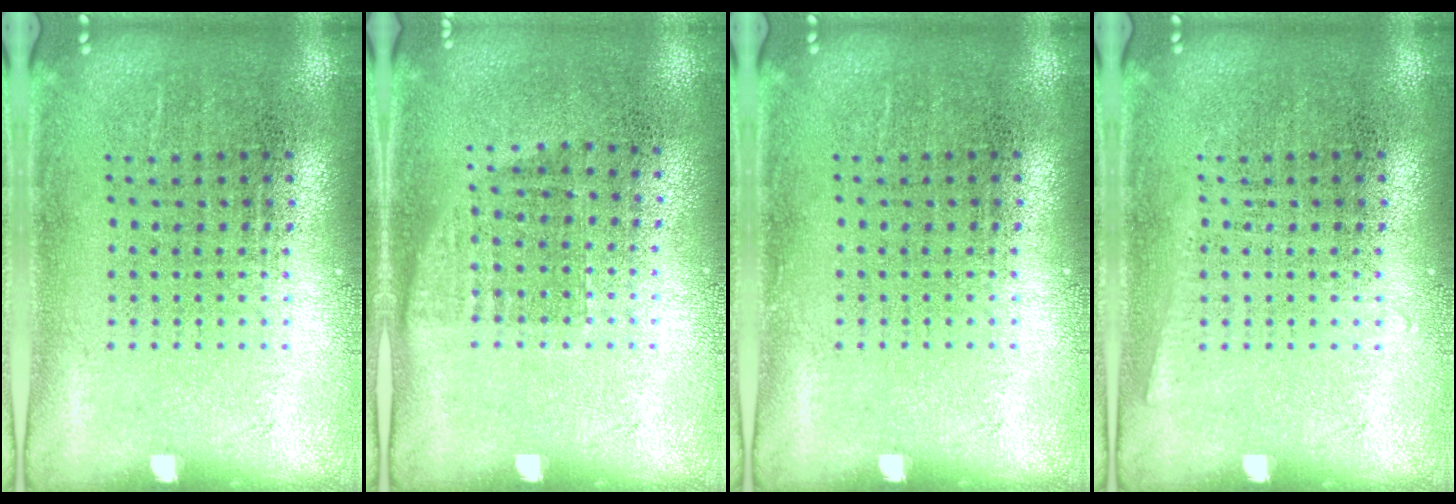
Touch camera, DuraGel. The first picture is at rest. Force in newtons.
{"total": 0.7, "press": 0.6, "slide": 0.3}
{"total": 0.0}
{"total": 0.7, "press": 0.7, "slide": 0.0}